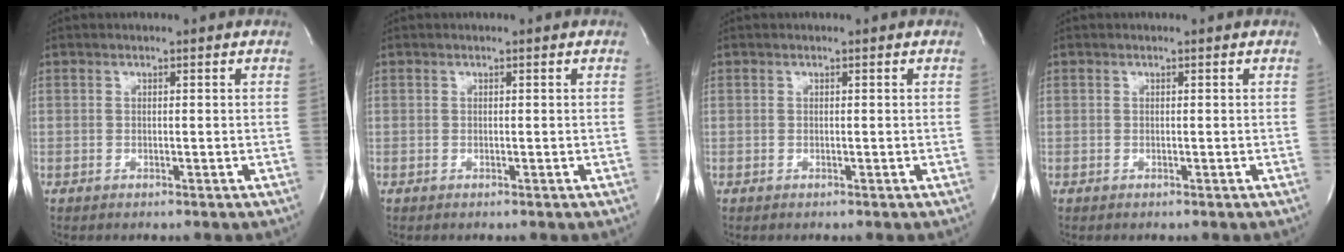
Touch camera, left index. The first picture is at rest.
{"total": 0.0}
{"total": 0.0}
{"total": 0.0}